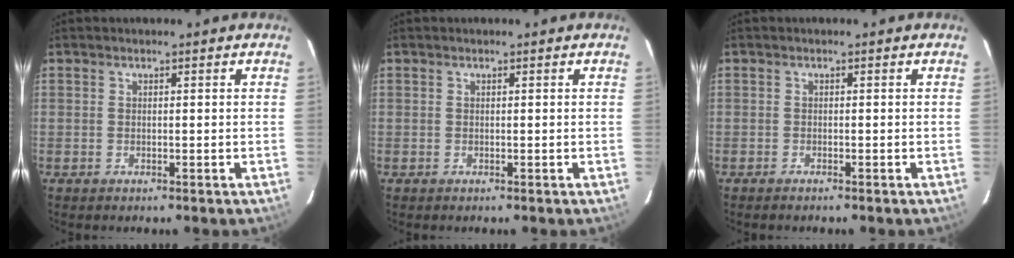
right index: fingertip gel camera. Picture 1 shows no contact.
{"total": 0.0}
{"total": 0.8, "force": [-0.7, 0.0, 0.3], "torque": [-0.007, -0.002, -0.014]}